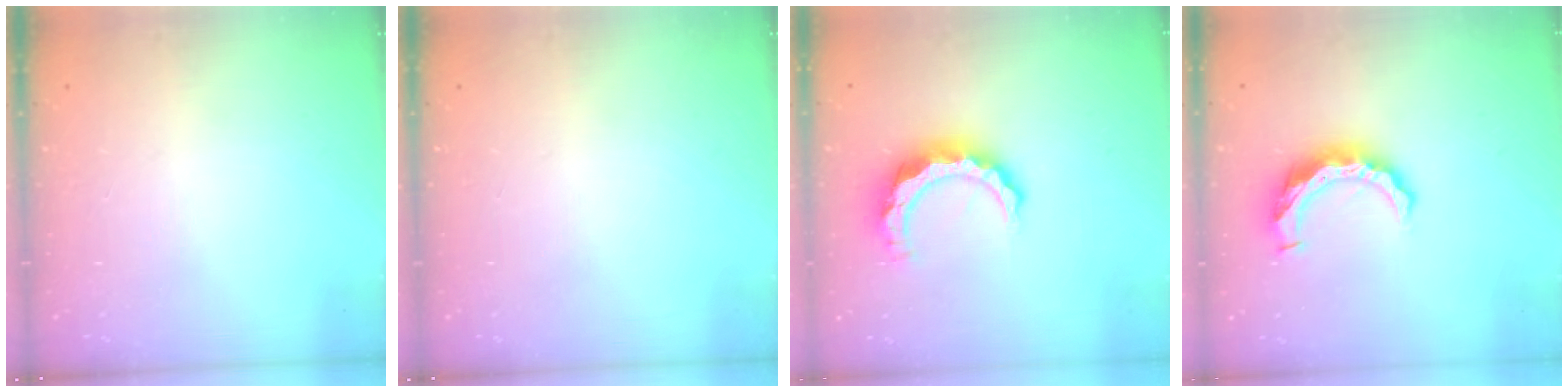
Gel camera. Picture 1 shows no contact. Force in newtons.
{"total": 0.0}
{"total": 10.3, "press": 10.2, "slide": 1.1}
{"total": 9.6, "press": 9.5, "slide": 1.1}